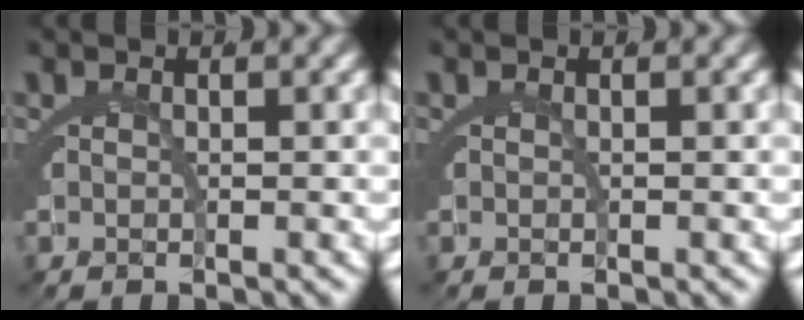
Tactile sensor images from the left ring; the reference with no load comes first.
{"total": 0.0}